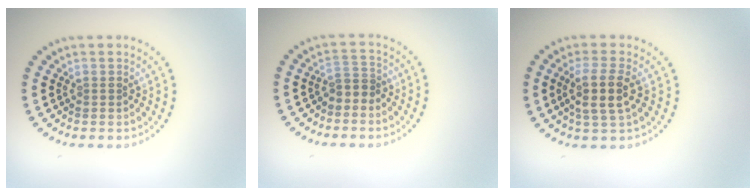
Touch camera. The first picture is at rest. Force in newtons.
{"total": 1.5, "press": 1.0, "slide": 1.1}
{"total": 3.2, "press": 2.8, "slide": 1.5}